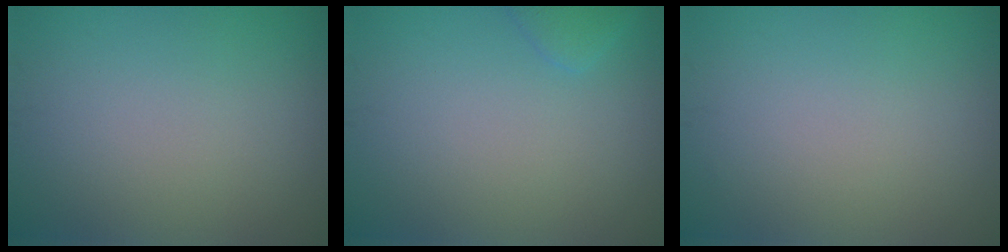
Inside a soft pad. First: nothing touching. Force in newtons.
{"total": 1.3, "press": 1.3, "slide": 0.1}
{"total": 0.0}